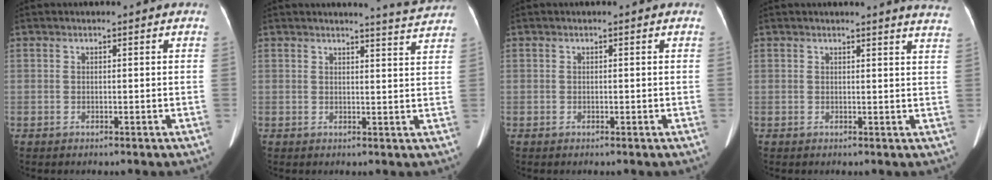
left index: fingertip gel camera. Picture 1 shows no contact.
{"total": 4.1, "force": [4.0, -1.1, 0.3], "torque": [-0.015, -0.018, 0.042]}
{"total": 0.0}
{"total": 6.5, "force": [6.2, -0.5, 1.9], "torque": [-0.016, -0.035, 0.039]}